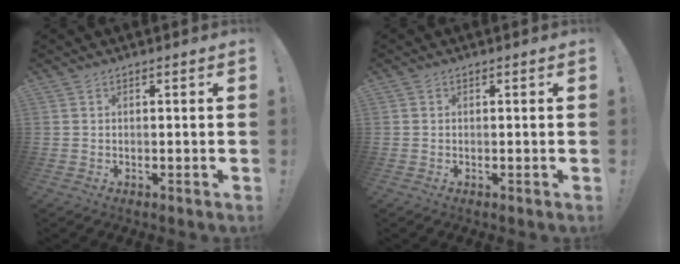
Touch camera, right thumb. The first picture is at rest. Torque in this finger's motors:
{"motor_torque": [-0.35, -0.03, -0.11, 0.28, 0.02]}